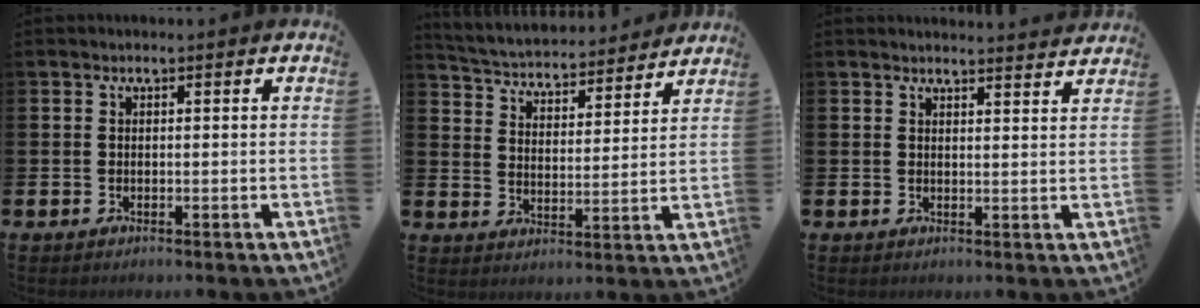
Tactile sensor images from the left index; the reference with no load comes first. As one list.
[{"total": 4.3, "force": [4.2, 1.0, 0.2], "torque": [-0.032, -0.042, 0.065]}, {"total": 2.6, "force": [2.6, 0.0, -0.2], "torque": [0.009, -0.021, 0.045]}]